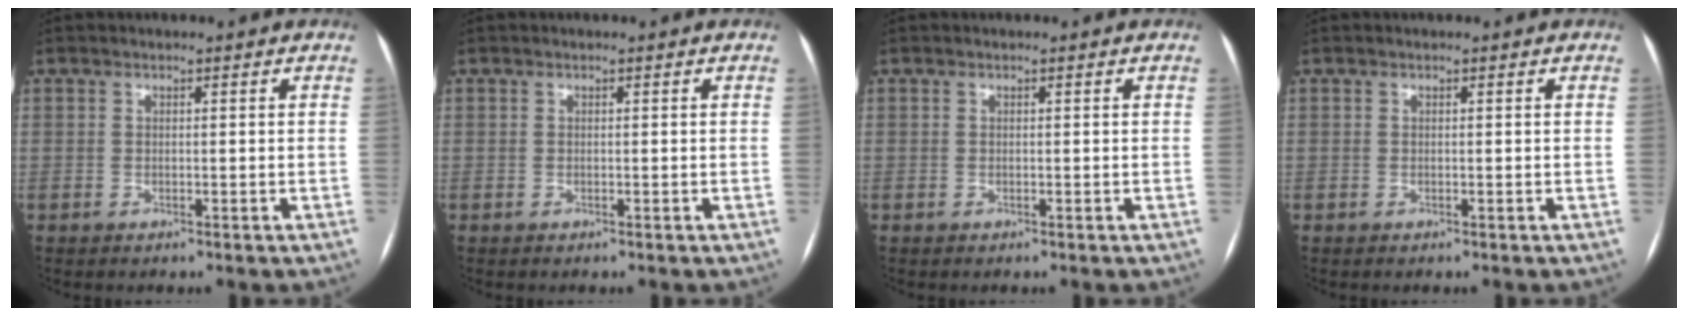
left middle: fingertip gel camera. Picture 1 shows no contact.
{"total": 0.0}
{"total": 0.0}
{"total": 0.0}